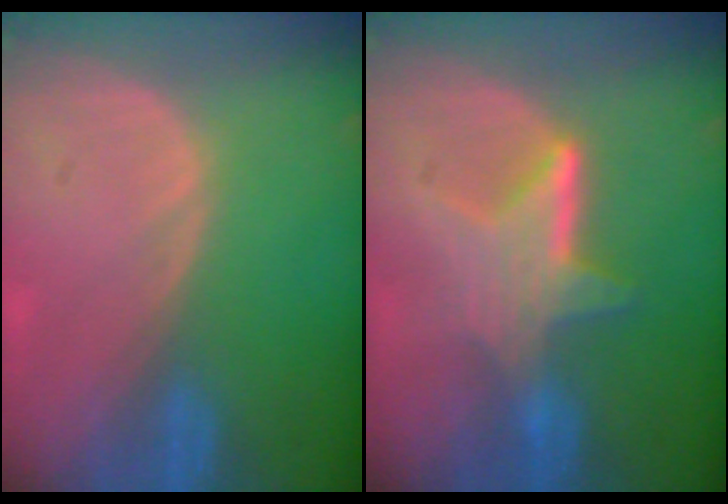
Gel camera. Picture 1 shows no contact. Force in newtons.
{"total": 6.6, "press": 5.9, "slide": 3.1}